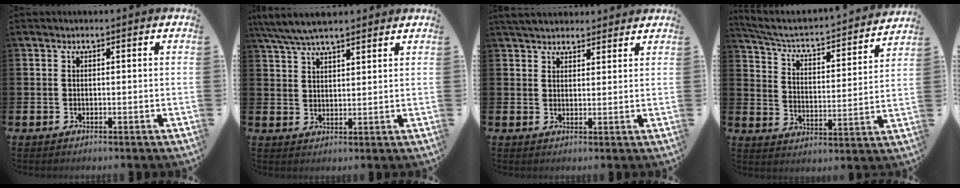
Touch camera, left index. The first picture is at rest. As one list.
[{"total": 6.1, "force": [5.6, 1.1, 2.1], "torque": [-0.058, -0.013, 0.104]}, {"total": 3.9, "force": [3.7, 1.0, 0.4], "torque": [-0.013, -0.013, 0.070]}, {"total": 4.9, "force": [4.2, 1.3, 2.1], "torque": [-0.064, -0.039, 0.061]}]